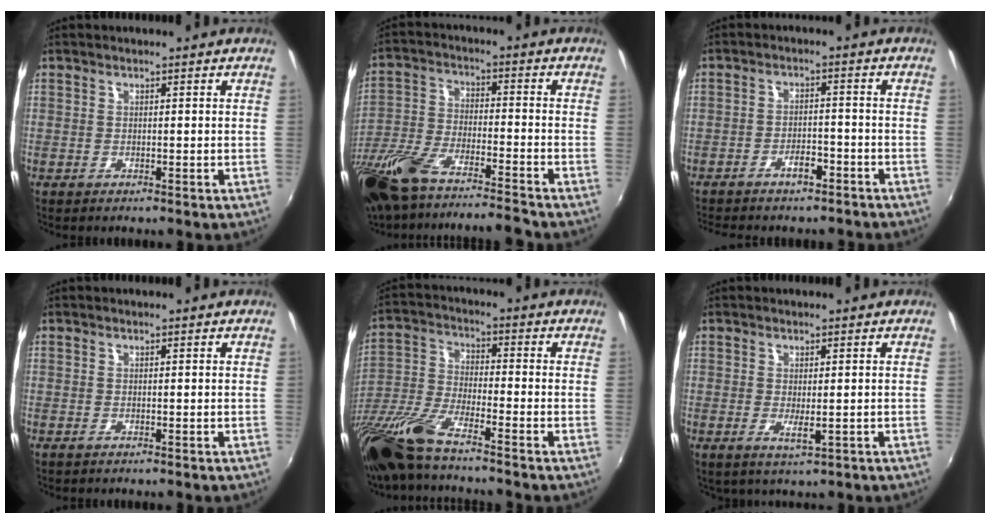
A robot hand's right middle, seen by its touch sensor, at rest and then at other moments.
{"total": 18.0, "force": [-15.2, 2.2, 9.4], "torque": [-0.210, -0.044, -0.279]}
{"total": 5.9, "force": [-4.9, 2.1, 2.6], "torque": [-0.059, 0.006, -0.069]}
{"total": 0.0}
{"total": 13.7, "force": [-10.6, 1.5, 8.5], "torque": [-0.189, -0.033, -0.212]}
{"total": 2.3, "force": [-0.4, 0.8, 2.1], "torque": [-0.035, -0.007, -0.002]}